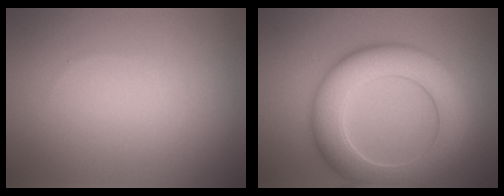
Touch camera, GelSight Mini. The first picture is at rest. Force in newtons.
{"total": 8.4, "press": 8.4, "slide": 0.4}